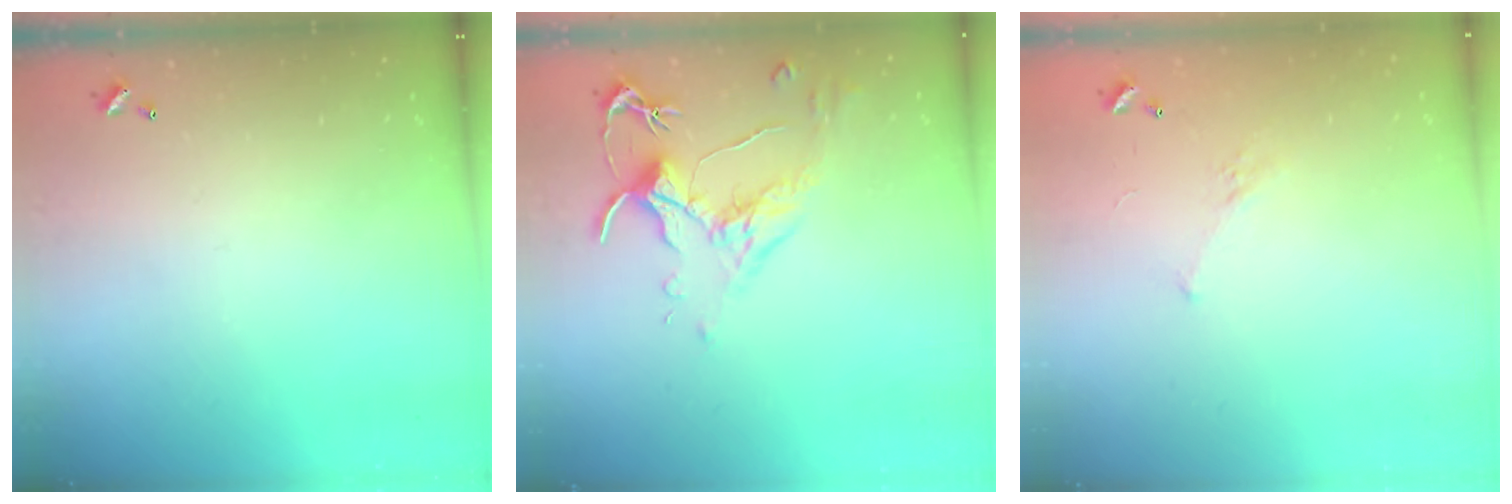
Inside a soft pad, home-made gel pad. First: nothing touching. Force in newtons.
{"total": 1.6, "press": 1.4, "slide": 0.7}
{"total": 2.8, "press": 2.6, "slide": 1.1}